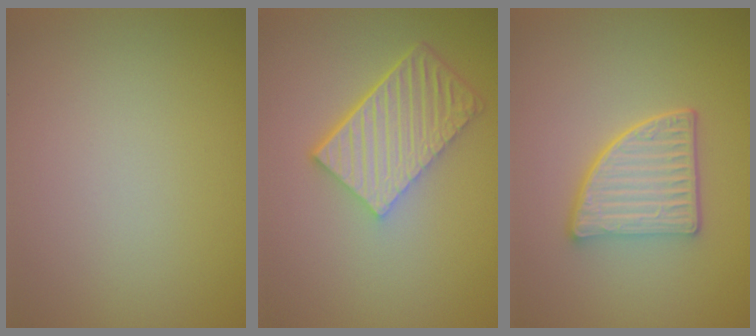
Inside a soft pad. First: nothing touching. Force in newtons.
{"total": 6.2, "press": 4.4, "slide": 4.3}
{"total": 4.8, "press": 3.8, "slide": 2.9}